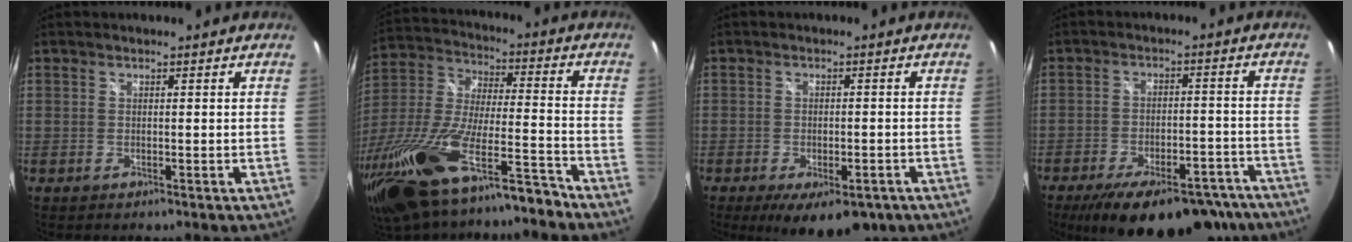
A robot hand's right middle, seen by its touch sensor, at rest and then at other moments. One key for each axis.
{"total": 24.9, "fx": -17.9, "fy": 5.7, "fz": 16.3, "tx": -0.337, "ty": -0.049, "tz": -0.317}
{"total": 10.5, "fx": -6.6, "fy": 4.7, "fz": 6.7, "tx": -0.118, "ty": -0.019, "tz": -0.088}
{"total": 20.8, "fx": -15.8, "fy": 8.1, "fz": 10.9, "tx": -0.186, "ty": -0.012, "tz": -0.203}